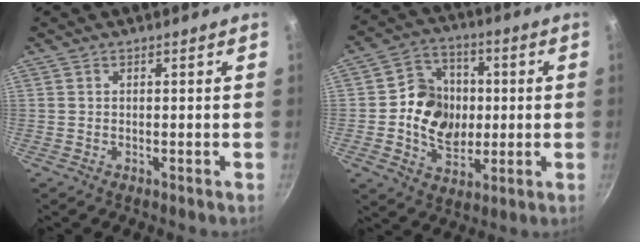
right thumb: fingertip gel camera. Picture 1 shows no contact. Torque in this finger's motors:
{"motor_torque": [0.26, 0.08, 0.58, 0.55, 0.04]}